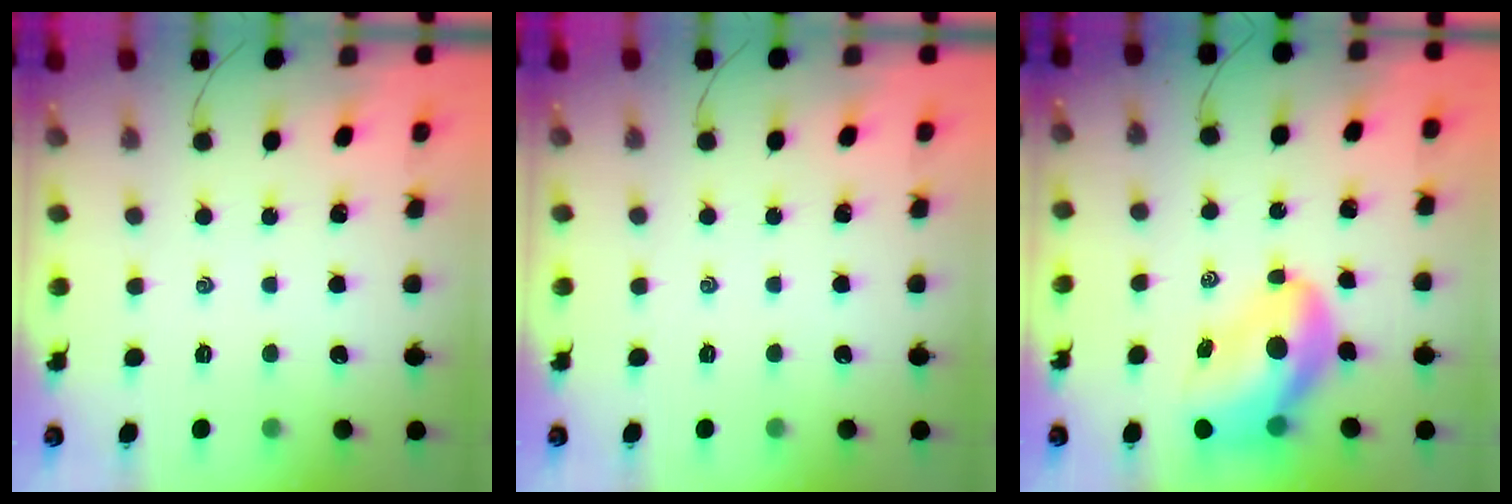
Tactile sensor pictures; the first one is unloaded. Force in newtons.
{"total": 0.0}
{"total": 13.2, "press": 12.7, "slide": 3.7}